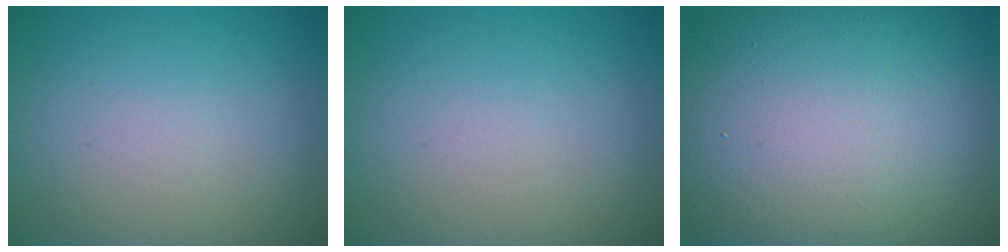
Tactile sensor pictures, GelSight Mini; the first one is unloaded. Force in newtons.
{"total": 0.0}
{"total": 18.0, "press": 17.9, "slide": 1.3}